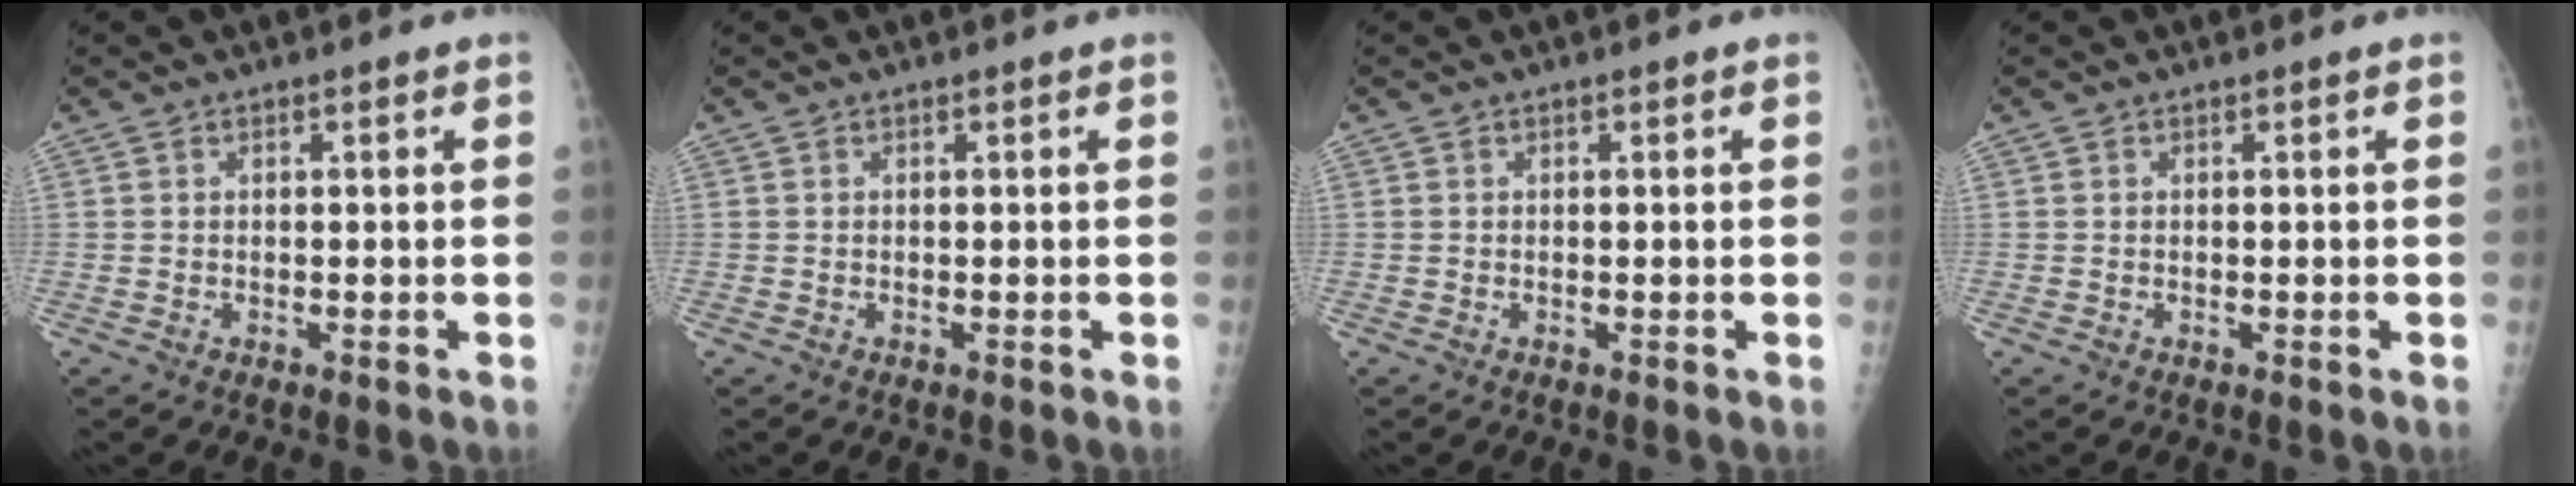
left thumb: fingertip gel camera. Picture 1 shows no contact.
{"total": 0.0}
{"total": 0.0}
{"total": 0.0}